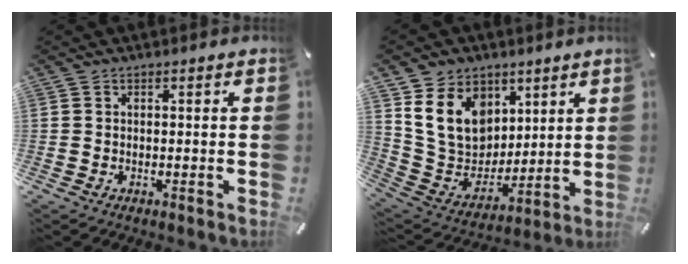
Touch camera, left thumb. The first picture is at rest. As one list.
[{"total": 16.2, "force": [6.0, 13.1, 7.4], "torque": [-0.139, -0.026, 0.124]}]